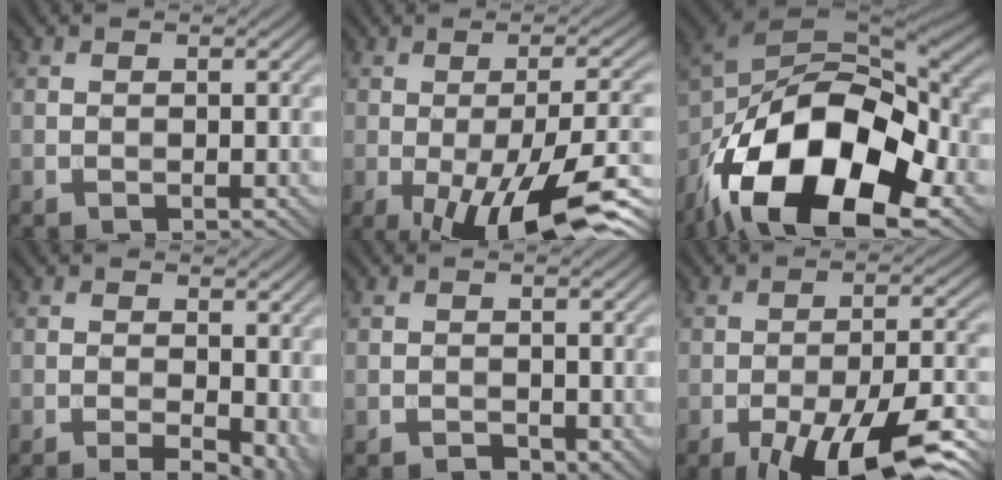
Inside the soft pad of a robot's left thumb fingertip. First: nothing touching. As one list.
[{"total": 15.2, "force": [-5.6, 4.9, 13.3], "torque": [-0.180, -0.008, -0.074]}, {"total": 20.4, "force": [-9.8, 10.3, 14.6], "torque": [-0.298, -0.036, -0.163]}, {"total": 6.2, "force": [-1.6, 2.7, 5.3], "torque": [-0.069, -0.005, -0.014]}, {"total": 1.6, "force": [-0.9, 0.8, 1.0], "torque": [-0.015, -0.004, -0.012]}, {"total": 13.9, "force": [-7.9, 4.4, 10.6], "torque": [-0.172, -0.003, -0.125]}]